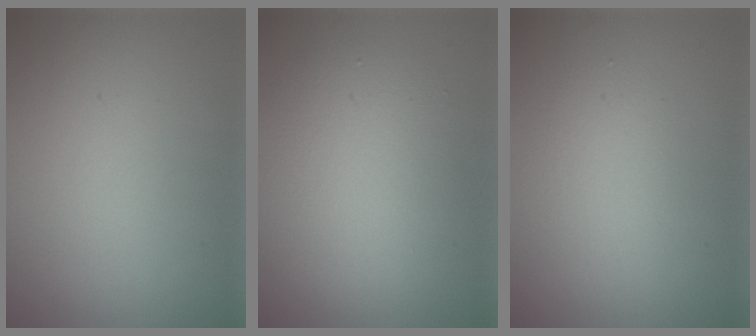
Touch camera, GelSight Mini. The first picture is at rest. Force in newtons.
{"total": 6.1, "press": 6.1, "slide": 0.3}
{"total": 2.2, "press": 2.2, "slide": 0.2}